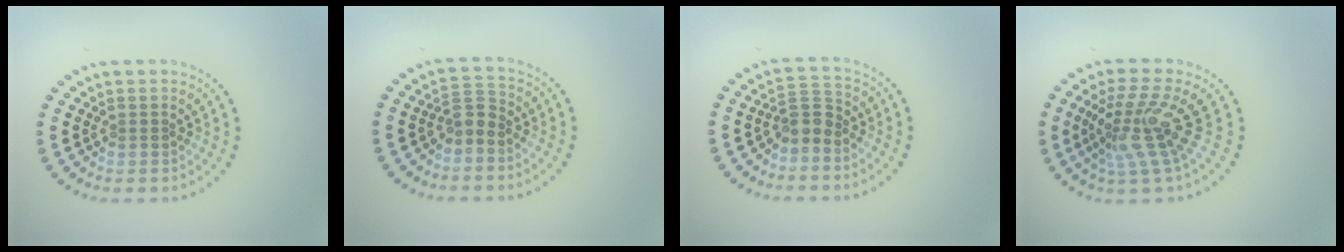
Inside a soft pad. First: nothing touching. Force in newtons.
{"total": 1.9, "press": 1.5, "slide": 1.0}
{"total": 2.3, "press": 1.9, "slide": 1.4}
{"total": 4.3, "press": 3.2, "slide": 2.9}